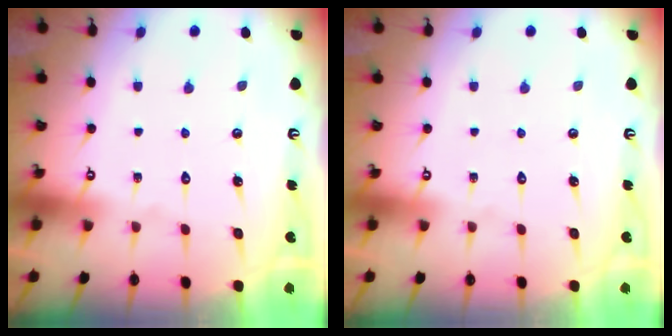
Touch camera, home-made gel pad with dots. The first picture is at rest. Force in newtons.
{"total": 0.0}